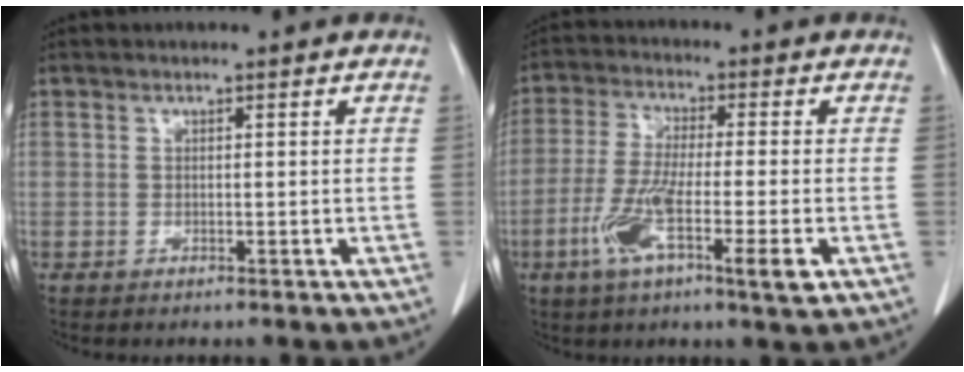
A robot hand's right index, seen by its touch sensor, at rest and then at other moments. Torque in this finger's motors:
{"motor_torque": [1.29, -0.84, 0.44, 0.15]}